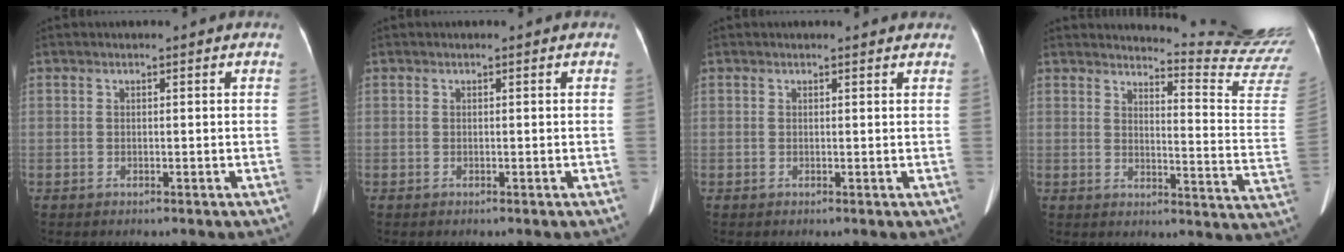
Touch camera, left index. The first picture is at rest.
{"total": 0.0}
{"total": 2.4, "force": [2.3, 0.4, 0.5], "torque": [-0.011, 0.003, 0.018]}
{"total": 16.3, "force": [16.0, -2.4, 1.9], "torque": [-0.023, -0.166, 0.168]}